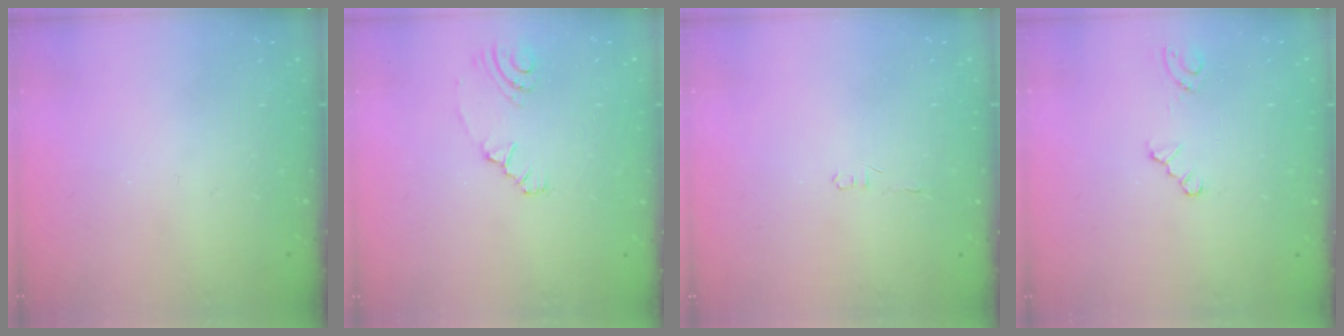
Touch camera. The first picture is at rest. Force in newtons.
{"total": 5.2, "press": 2.1, "slide": 4.8}
{"total": 1.2, "press": 1.2, "slide": 0.3}
{"total": 2.1, "press": 2.1, "slide": 0.3}